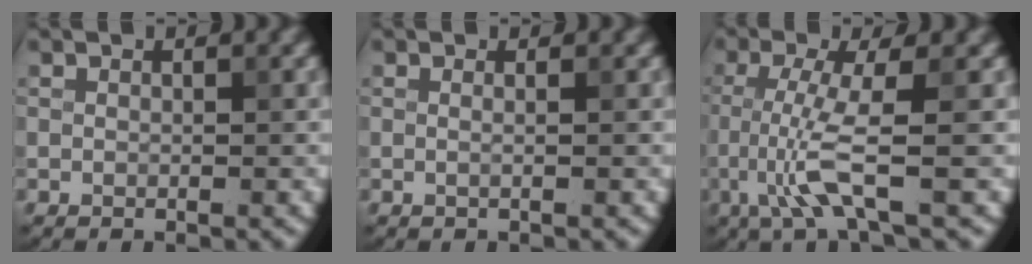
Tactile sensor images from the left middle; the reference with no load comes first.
{"total": 0.9, "force": [0.1, 0.4, 0.8], "torque": [-0.010, -0.006, -0.008]}
{"total": 4.5, "force": [-1.2, 0.5, 4.3], "torque": [-0.097, -0.002, -0.029]}